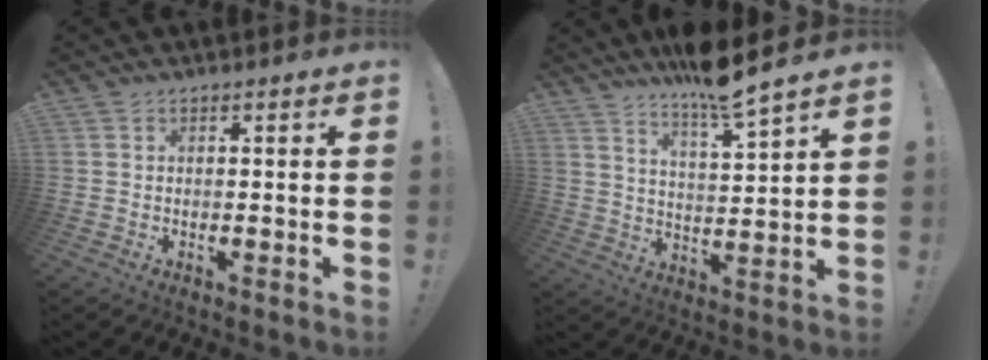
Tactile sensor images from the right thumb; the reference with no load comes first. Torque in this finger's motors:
{"motor_torque": [0.73, 1.16, 0.30, 0.23, 0.27]}